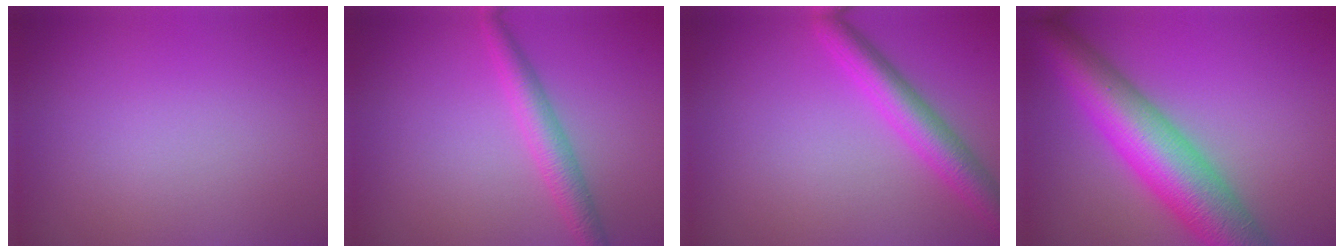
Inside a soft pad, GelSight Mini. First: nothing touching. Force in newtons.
{"total": 2.8, "press": 2.8, "slide": 0.1}
{"total": 4.2, "press": 4.2, "slide": 0.2}
{"total": 10.2, "press": 10.2, "slide": 0.2}